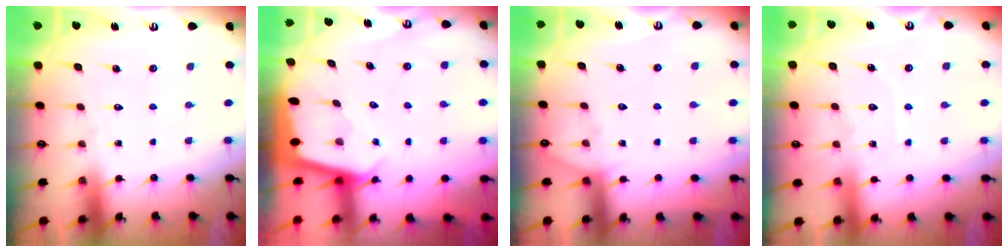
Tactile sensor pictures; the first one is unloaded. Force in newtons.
{"total": 1.8, "press": 1.8, "slide": 0.1}
{"total": 3.7, "press": 3.7, "slide": 0.5}
{"total": 5.3, "press": 5.2, "slide": 0.6}